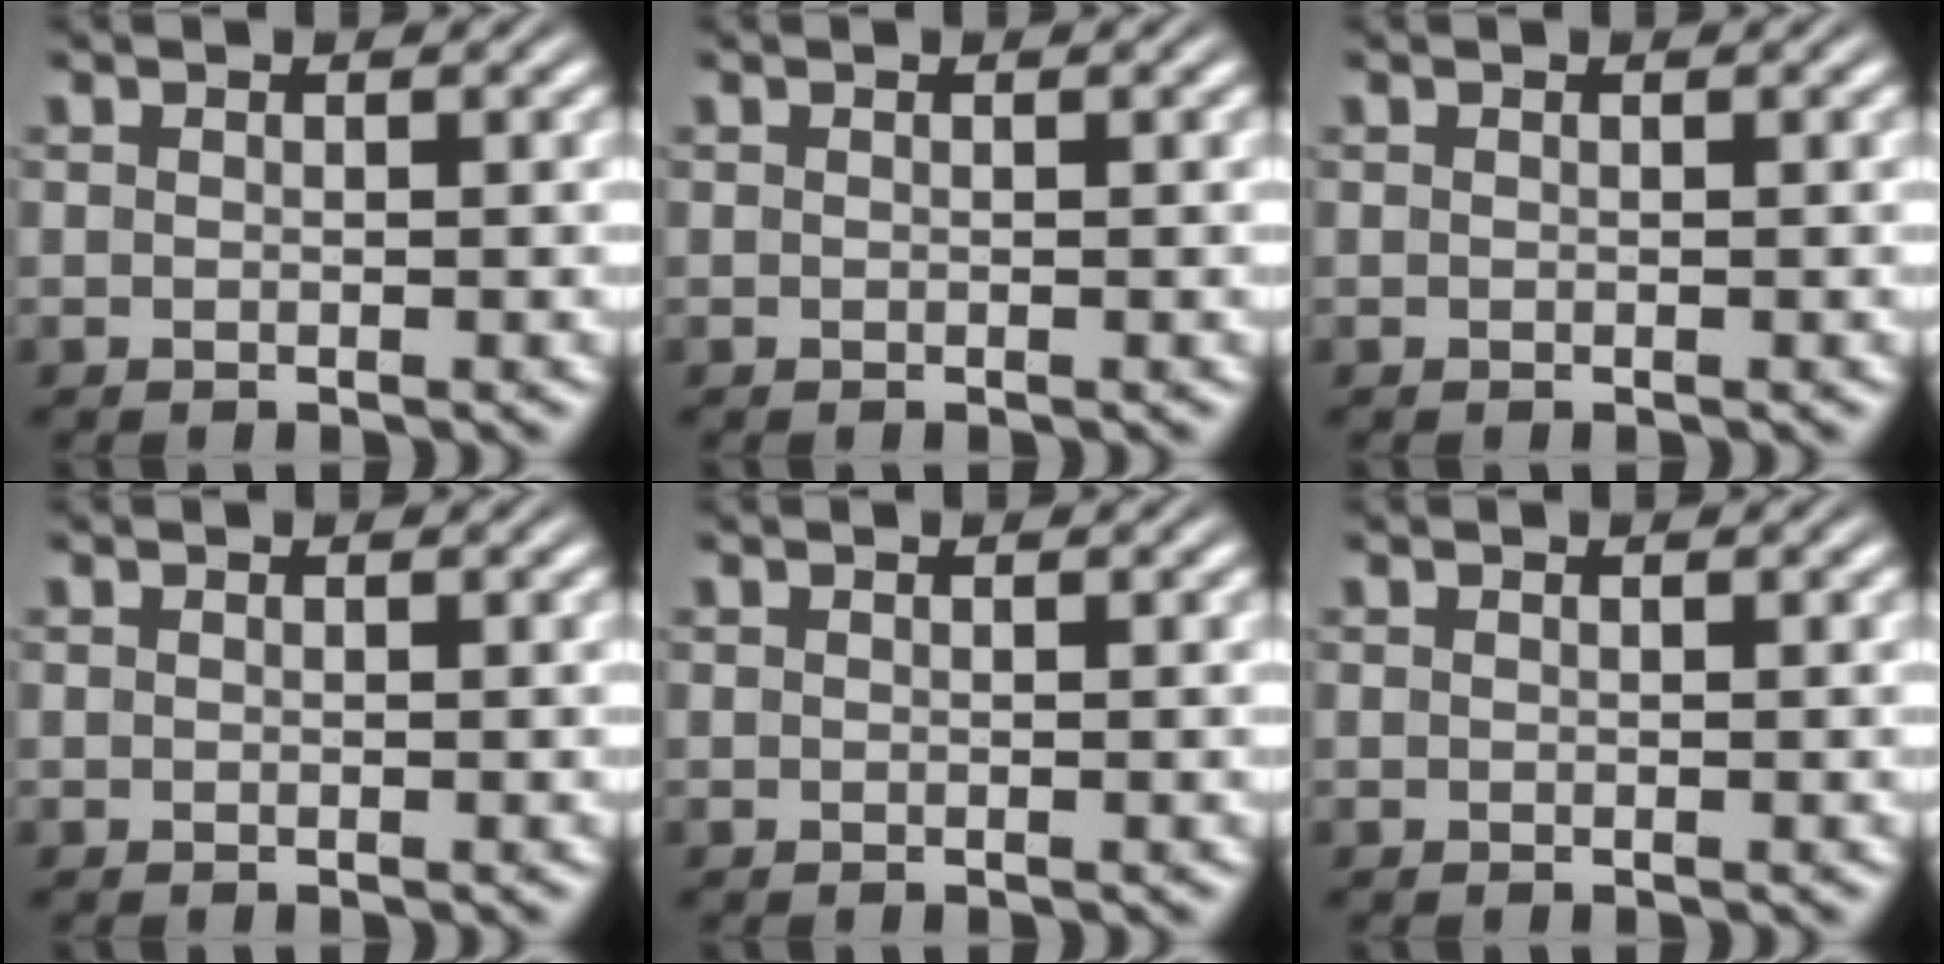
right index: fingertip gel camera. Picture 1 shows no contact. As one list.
[{"total": 0.0}, {"total": 0.0}, {"total": 0.0}, {"total": 0.0}, {"total": 0.0}]